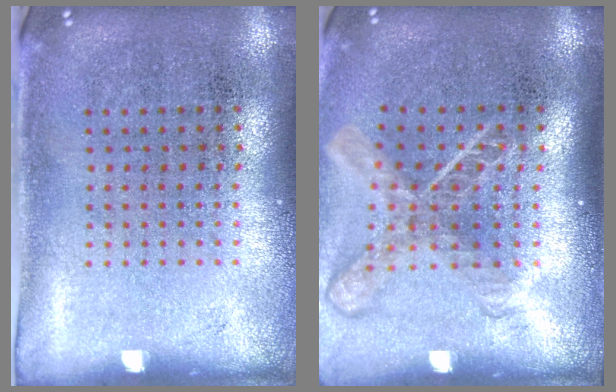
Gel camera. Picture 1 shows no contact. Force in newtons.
{"total": 1.8, "press": 1.4, "slide": 1.2}